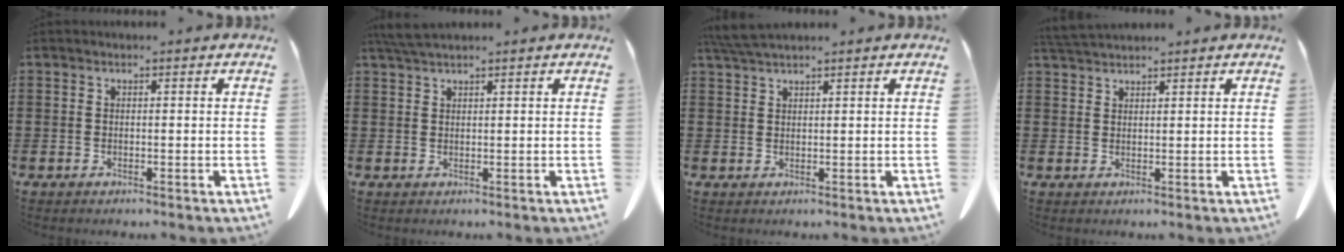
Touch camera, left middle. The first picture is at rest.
{"total": 2.6, "force": [2.1, 0.2, 1.6], "torque": [-0.035, 0.003, 0.040]}
{"total": 3.2, "force": [2.7, 0.2, 1.7], "torque": [-0.040, 0.002, 0.051]}
{"total": 2.8, "force": [2.7, 0.2, 0.8], "torque": [-0.023, -0.002, 0.052]}